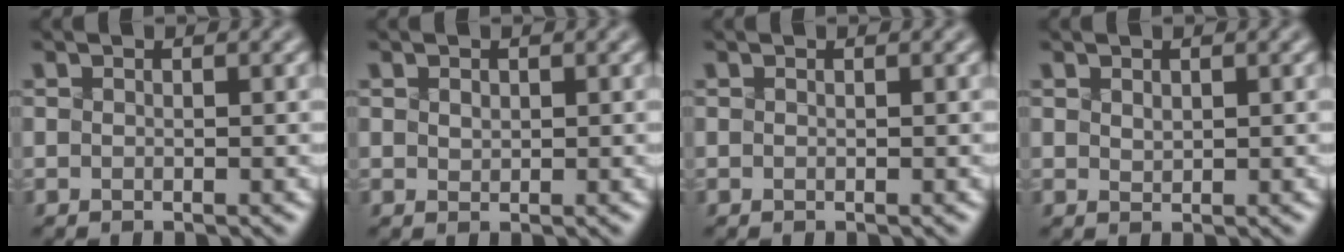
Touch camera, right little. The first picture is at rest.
{"total": 1.5, "force": [0.9, 1.0, 0.7], "torque": [-0.022, 0.006, 0.024]}
{"total": 0.0}
{"total": 1.1, "force": [0.8, 0.6, 0.5], "torque": [-0.019, 0.003, 0.025]}